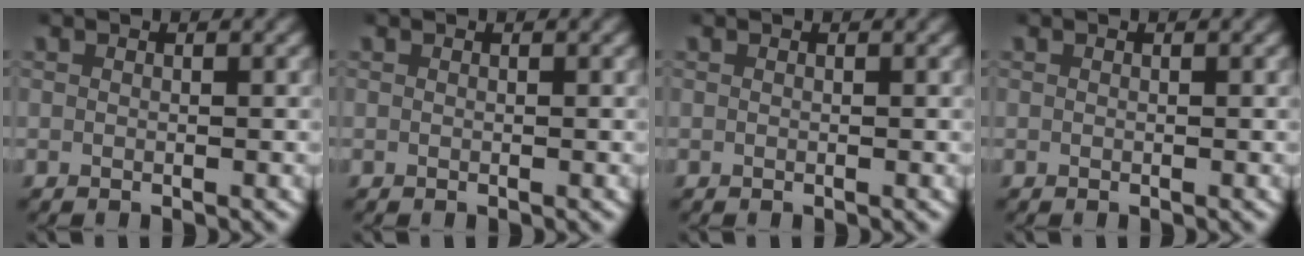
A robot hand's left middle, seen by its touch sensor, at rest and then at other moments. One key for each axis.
{"total": 0.0}
{"total": 0.0}
{"total": 0.0}